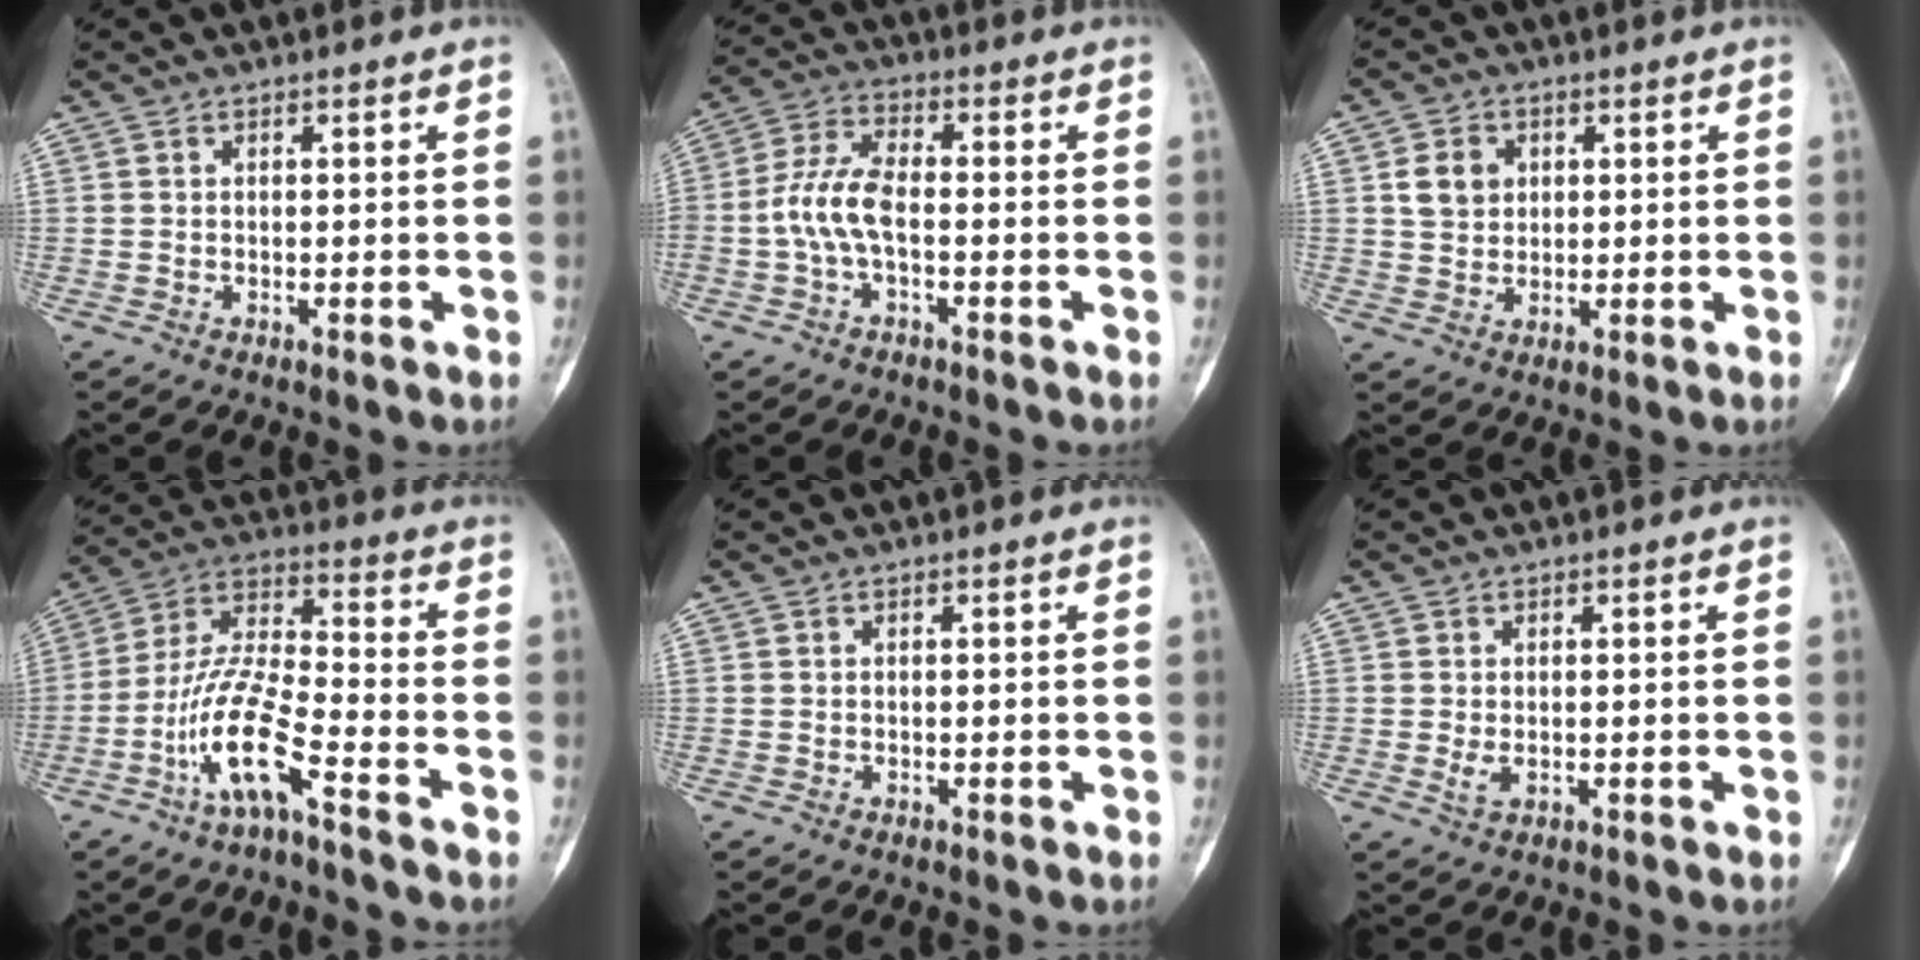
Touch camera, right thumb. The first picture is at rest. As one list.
[{"total": 7.9, "force": [-1.6, 3.8, 6.7], "torque": [-0.150, 0.028, -0.037]}, {"total": 5.6, "force": [1.5, 4.7, 2.6], "torque": [-0.025, -0.005, 0.026]}, {"total": 12.5, "force": [-6.6, 2.8, 10.2], "torque": [-0.216, 0.052, -0.134]}, {"total": 0.0}, {"total": 1.5, "force": [-0.1, 0.9, 1.2], "torque": [-0.027, -0.005, 0.001]}]